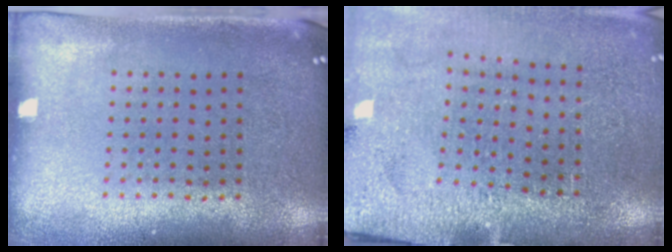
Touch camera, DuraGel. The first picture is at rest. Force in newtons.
{"total": 3.1, "press": 3.0, "slide": 0.7}